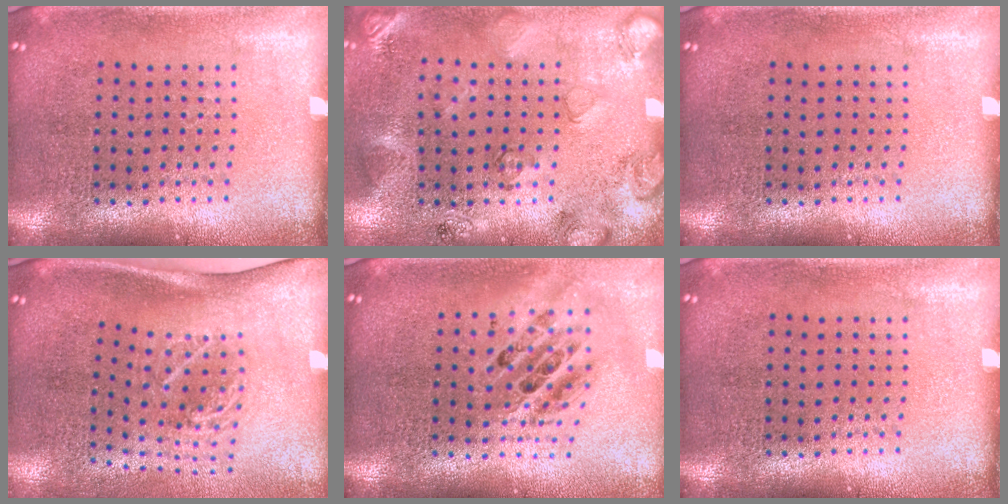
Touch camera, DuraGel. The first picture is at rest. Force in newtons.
{"total": 2.5, "press": 1.8, "slide": 1.8}
{"total": 0.0}
{"total": 2.0, "press": 1.3, "slide": 1.5}
{"total": 2.0, "press": 1.6, "slide": 1.2}
{"total": 0.0}